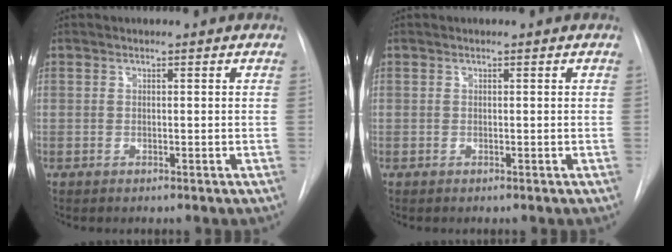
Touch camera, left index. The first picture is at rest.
{"total": 0.0}